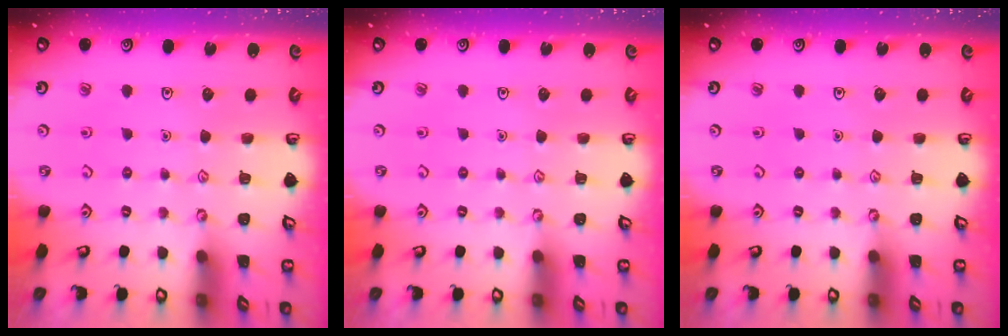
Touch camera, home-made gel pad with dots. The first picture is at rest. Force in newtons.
{"total": 0.0}
{"total": 0.0}